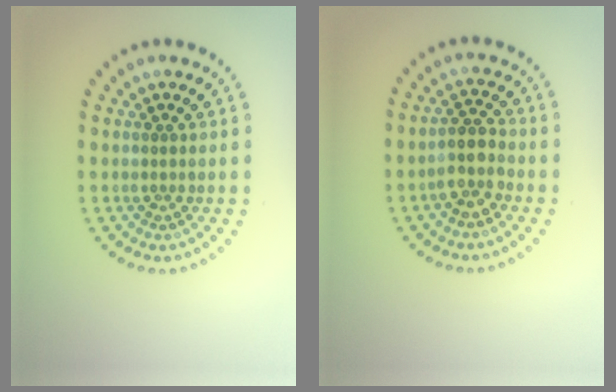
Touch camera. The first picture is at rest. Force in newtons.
{"total": 2.9, "press": 2.4, "slide": 1.5}